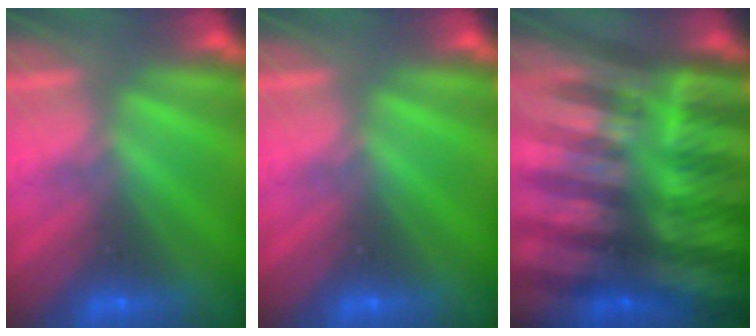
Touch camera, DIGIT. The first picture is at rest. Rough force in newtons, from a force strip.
{"total": 0.0}
{"total": 6.8}